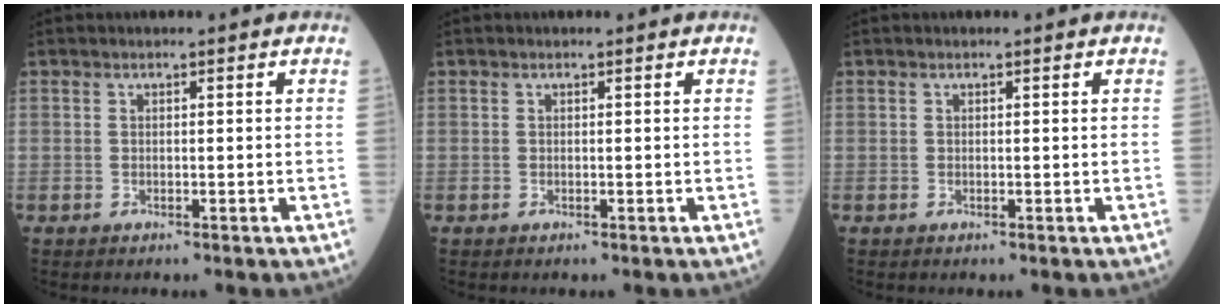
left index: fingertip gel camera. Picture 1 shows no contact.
{"total": 0.0}
{"total": 0.0}